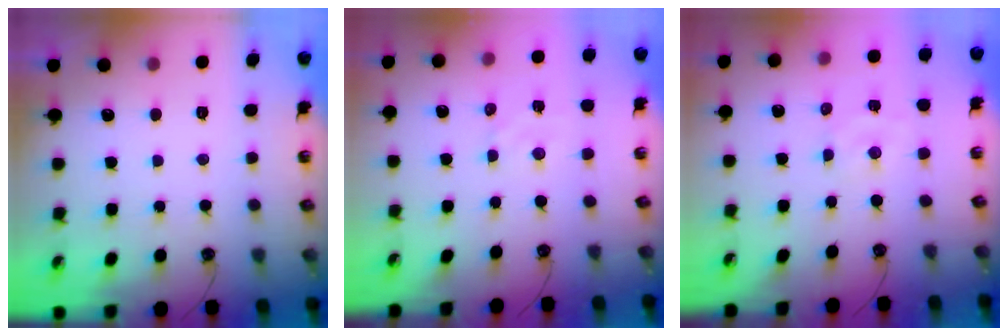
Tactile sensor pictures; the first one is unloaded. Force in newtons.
{"total": 2.2, "press": 2.2, "slide": 0.4}
{"total": 1.9, "press": 1.9, "slide": 0.3}